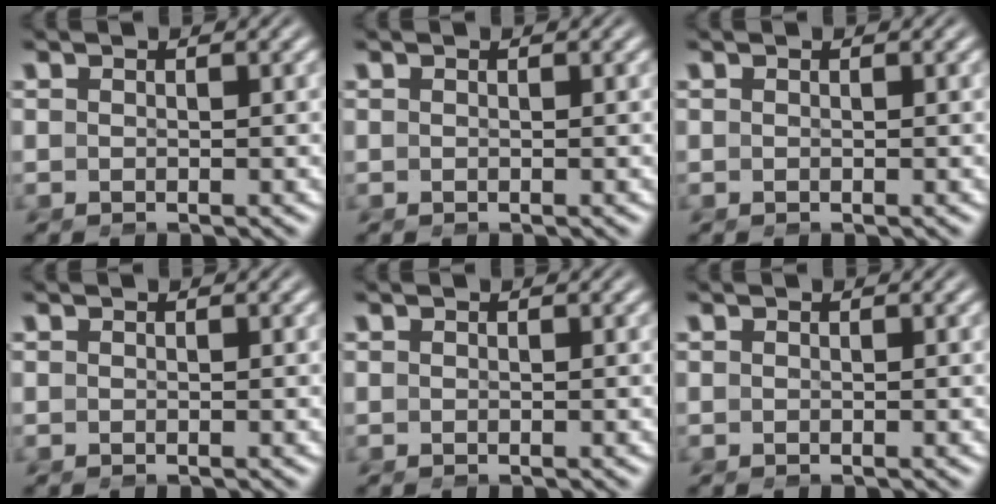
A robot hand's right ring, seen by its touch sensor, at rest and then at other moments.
{"total": 0.0}
{"total": 0.0}
{"total": 0.0}
{"total": 0.0}
{"total": 0.0}